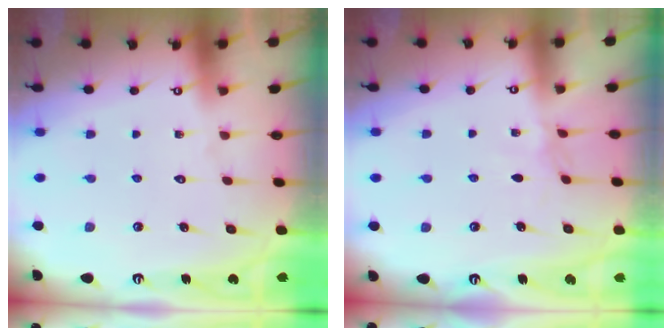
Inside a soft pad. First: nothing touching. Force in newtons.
{"total": 2.9, "press": 2.9, "slide": 0.5}